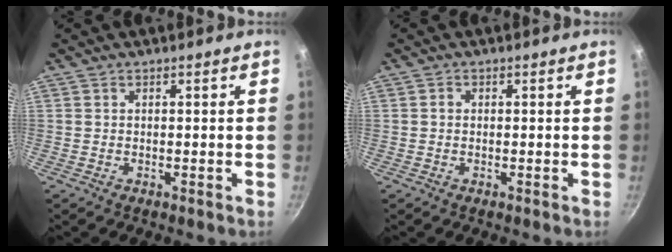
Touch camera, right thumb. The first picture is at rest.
{"total": 0.8, "force": [0.0, 0.7, 0.4], "torque": [-0.006, 0.005, -0.001]}